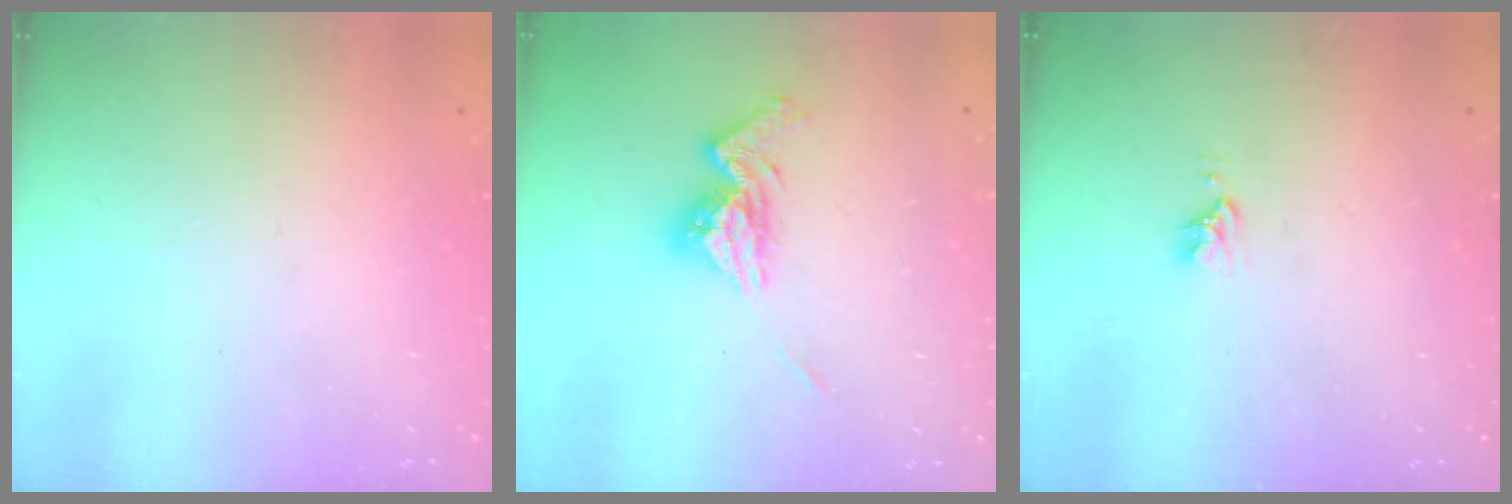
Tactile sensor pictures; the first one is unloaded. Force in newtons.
{"total": 11.2, "press": 11.1, "slide": 0.9}
{"total": 2.8, "press": 2.8, "slide": 0.4}